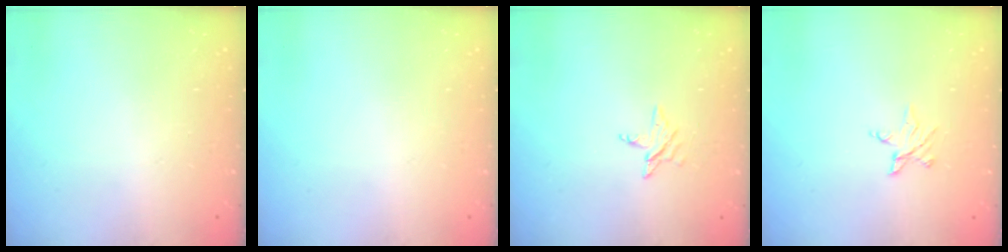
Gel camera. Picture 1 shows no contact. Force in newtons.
{"total": 0.0}
{"total": 3.6, "press": 3.6, "slide": 0.3}
{"total": 4.1, "press": 4.1, "slide": 0.4}